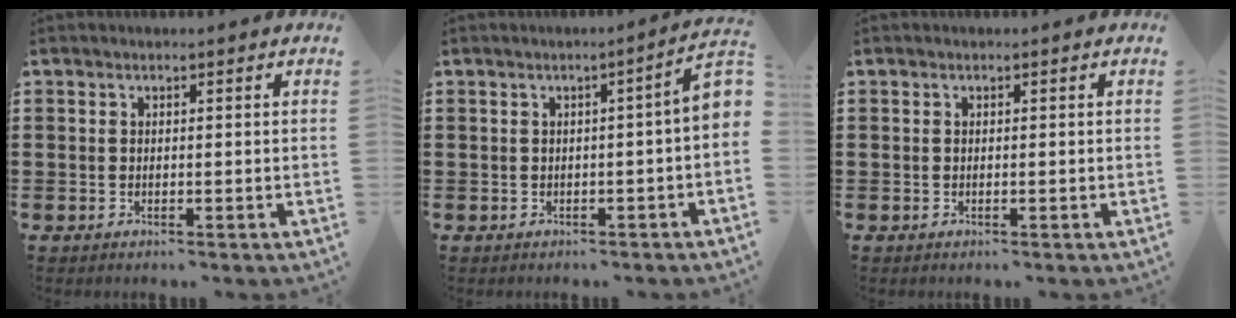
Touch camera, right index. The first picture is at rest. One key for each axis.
{"total": 2.8, "fx": -0.3, "fy": 0.2, "fz": 2.8, "tx": -0.041, "ty": -0.004, "tz": -0.009}
{"total": 0.0}